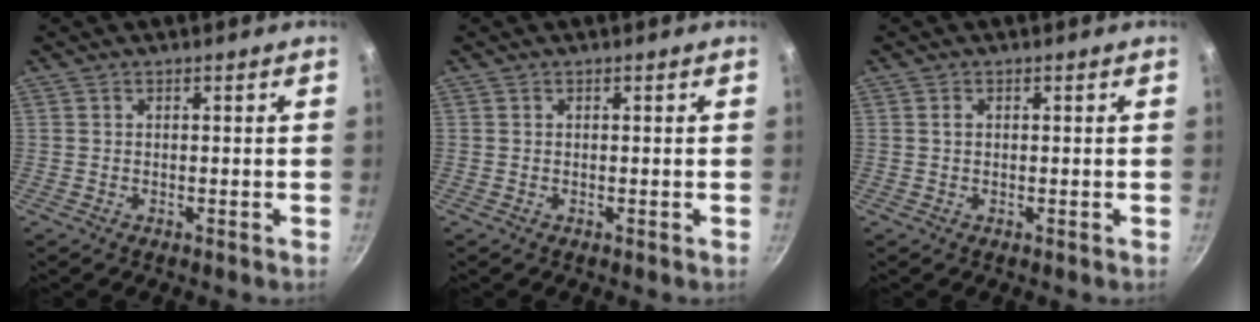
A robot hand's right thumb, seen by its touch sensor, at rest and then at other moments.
{"total": 0.0}
{"total": 0.6, "force": [0.1, 0.5, 0.4], "torque": [-0.007, 0.003, 0.003]}